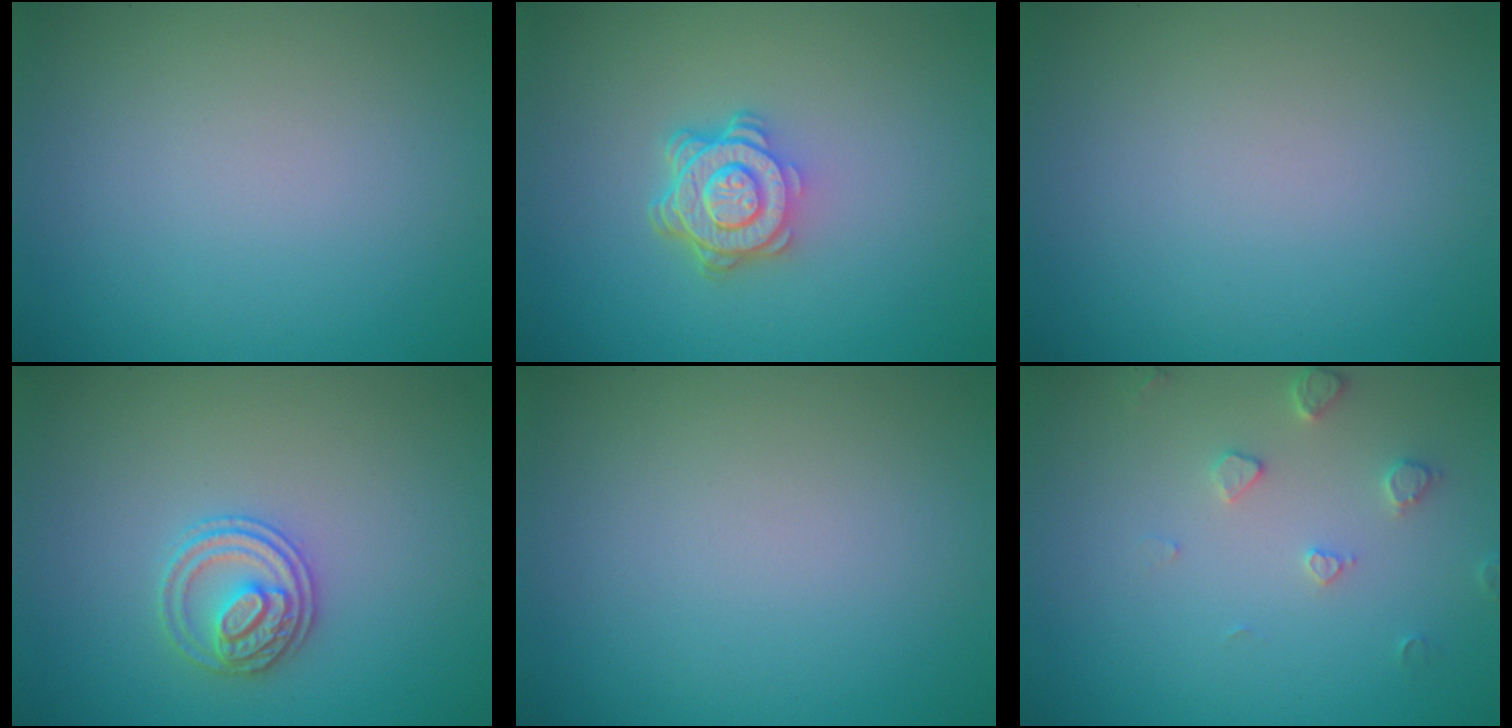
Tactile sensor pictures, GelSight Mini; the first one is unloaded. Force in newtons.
{"total": 4.7, "press": 3.4, "slide": 3.2}
{"total": 0.0}
{"total": 2.7, "press": 2.7, "slide": 0.6}
{"total": 0.0}
{"total": 1.9, "press": 1.8, "slide": 0.3}